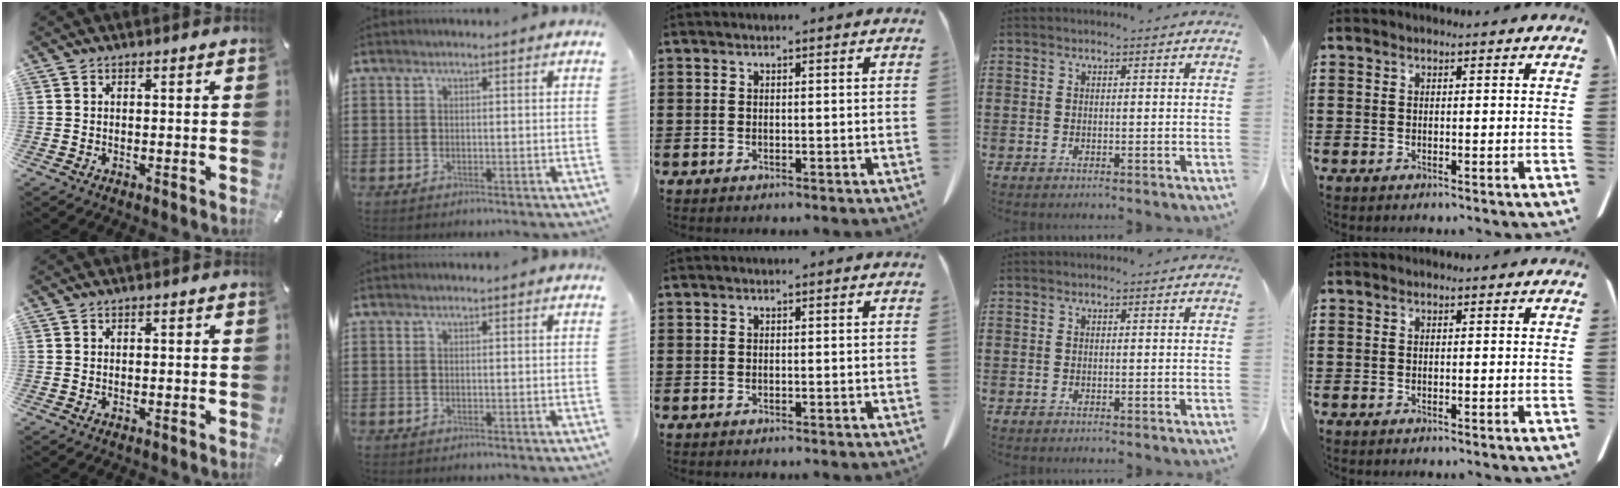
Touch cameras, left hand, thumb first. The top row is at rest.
{}